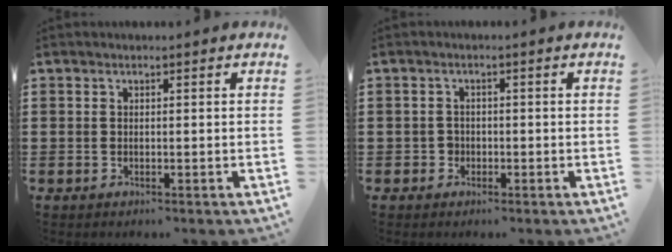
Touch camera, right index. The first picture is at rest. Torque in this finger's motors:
{"motor_torque": [0.05, 0.11, 0.00, 0.01]}